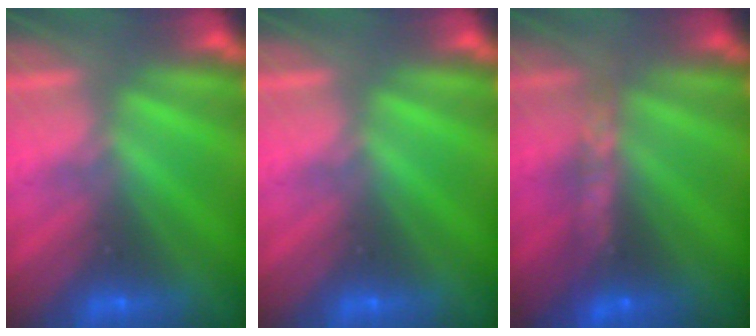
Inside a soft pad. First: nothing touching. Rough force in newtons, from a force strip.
{"total": 0.0}
{"total": 6.9}